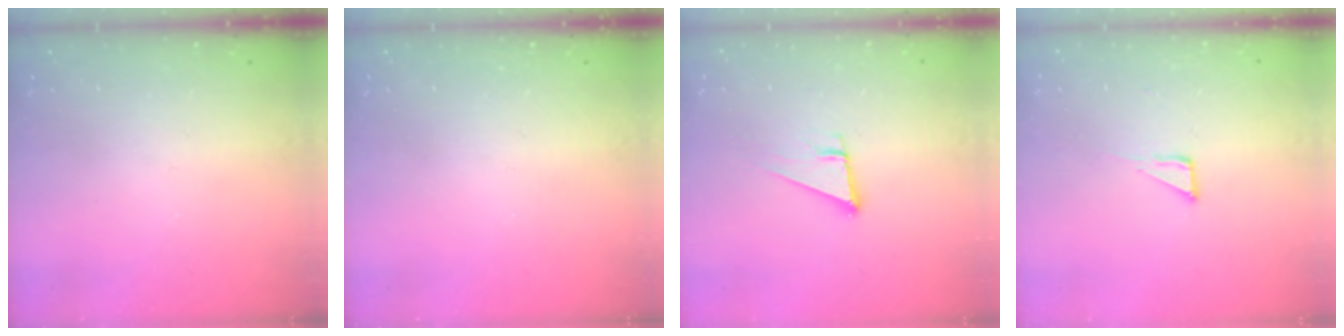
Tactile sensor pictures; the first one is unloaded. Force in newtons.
{"total": 0.0}
{"total": 3.7, "press": 3.7, "slide": 0.2}
{"total": 3.6, "press": 3.6, "slide": 0.3}